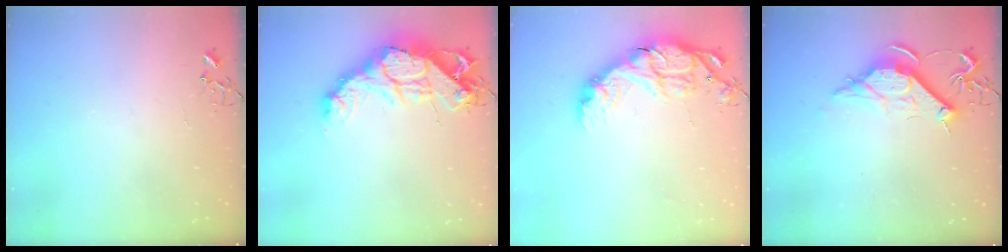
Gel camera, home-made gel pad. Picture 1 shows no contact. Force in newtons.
{"total": 17.6, "press": 17.5, "slide": 2.1}
{"total": 17.2, "press": 17.2, "slide": 0.5}
{"total": 11.6, "press": 11.6, "slide": 0.9}